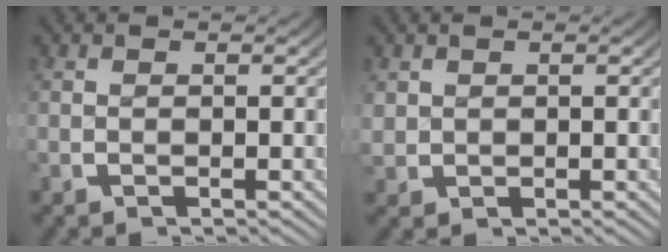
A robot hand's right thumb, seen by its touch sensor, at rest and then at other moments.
{"total": 1.0, "force": [0.6, 0.8, -0.3], "torque": [0.001, -0.004, 0.019]}